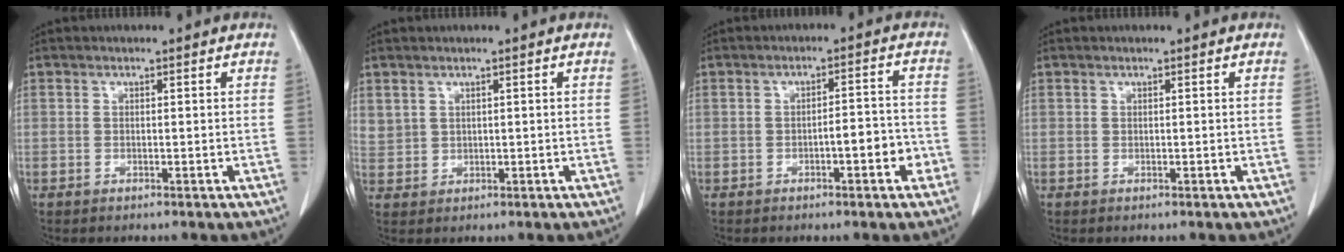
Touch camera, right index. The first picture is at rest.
{"total": 2.7, "force": [1.4, 2.2, 0.6], "torque": [-0.007, 0.007, 0.038]}
{"total": 4.7, "force": [-2.0, 1.2, 4.0], "torque": [-0.055, 0.017, -0.027]}
{"total": 0.0}